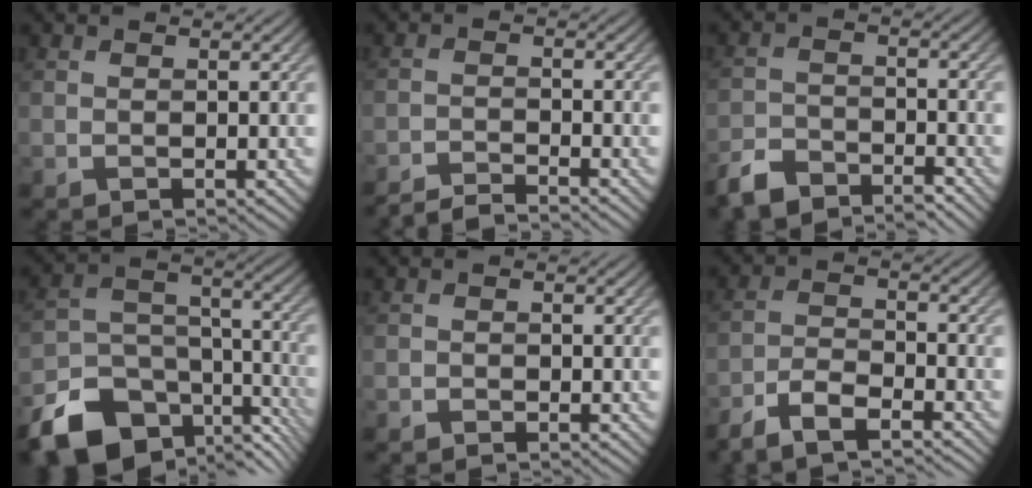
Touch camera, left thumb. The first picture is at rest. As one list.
[{"total": 3.8, "force": [-3.5, 0.4, 1.3], "torque": [-0.022, 0.006, -0.071]}, {"total": 5.6, "force": [-5.0, 1.7, 1.9], "torque": [-0.037, -0.008, -0.104]}, {"total": 15.7, "force": [-10.2, 9.2, 7.6], "torque": [-0.175, -0.051, -0.149]}, {"total": 0.5, "force": [-0.5, 0.1, 0.1], "torque": [0.000, -0.002, -0.009]}, {"total": 5.9, "force": [-4.8, 1.5, 3.1], "torque": [-0.064, -0.004, -0.096]}]